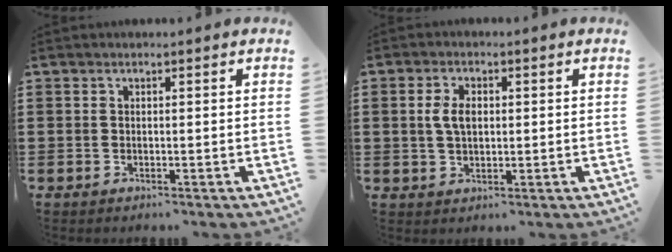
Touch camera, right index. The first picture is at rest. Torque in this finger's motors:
{"motor_torque": [0.19, 0.17, 0.15, 0.06]}